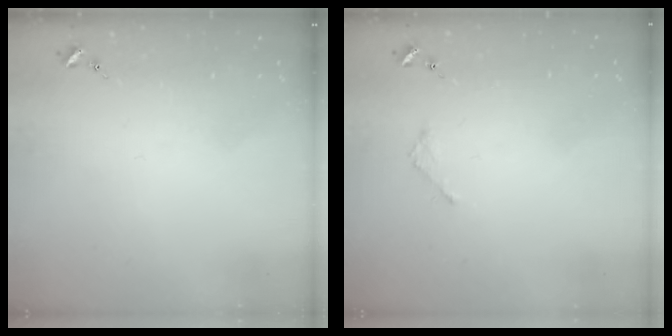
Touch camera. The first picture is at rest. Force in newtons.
{"total": 2.1, "press": 2.1, "slide": 0.2}